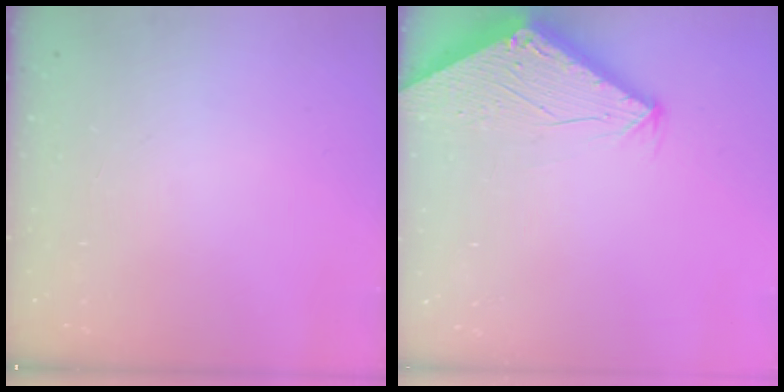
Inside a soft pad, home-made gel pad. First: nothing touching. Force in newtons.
{"total": 2.8, "press": 2.8, "slide": 0.1}